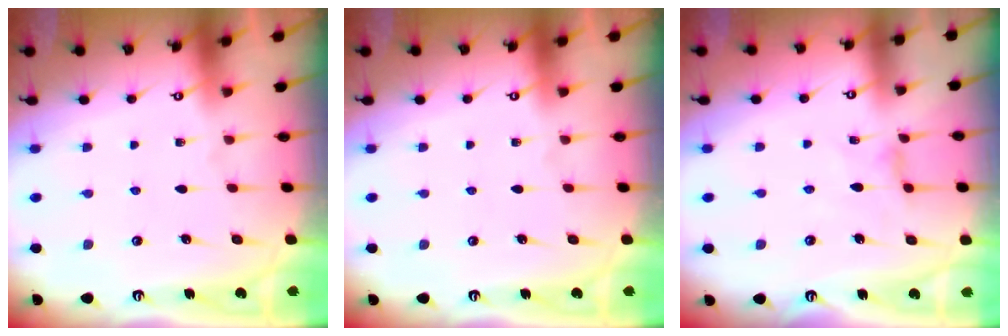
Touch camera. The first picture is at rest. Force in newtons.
{"total": 0.0}
{"total": 2.4, "press": 2.4, "slide": 0.4}